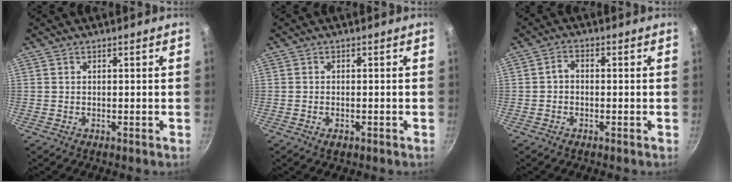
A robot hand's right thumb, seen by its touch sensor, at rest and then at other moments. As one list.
[{"total": 1.2, "force": [-0.6, 0.6, 0.8], "torque": [-0.014, 0.004, -0.008]}, {"total": 2.2, "force": [-0.4, 1.7, 1.5], "torque": [-0.020, 0.010, -0.015]}]